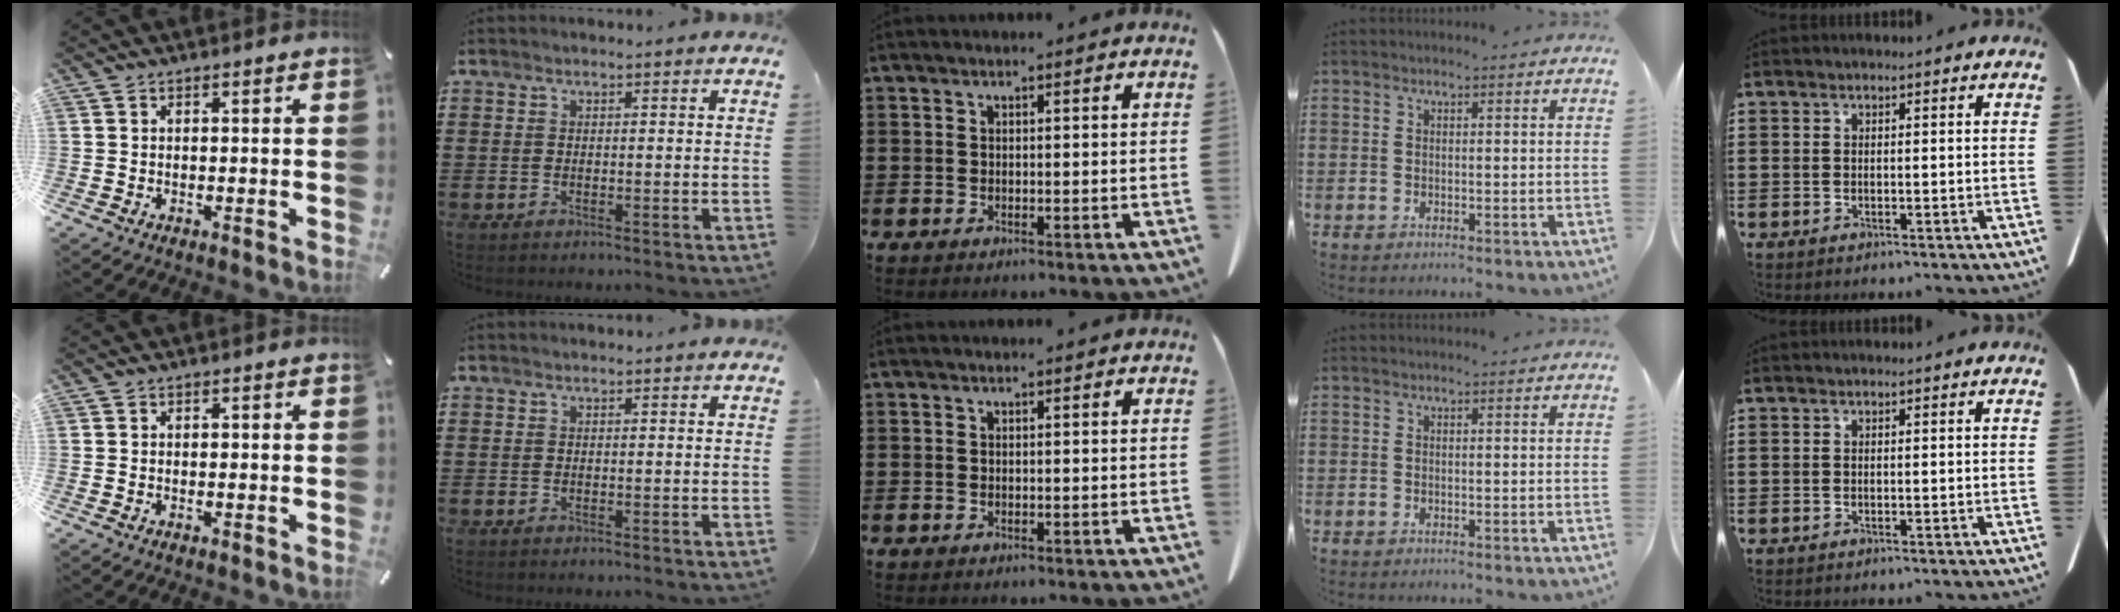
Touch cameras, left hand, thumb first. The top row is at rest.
{"thumb": {"total": 0.5, "force": [-0.2, 0.3, 0.4], "torque": [-0.007, -0.001, -0.005]}}